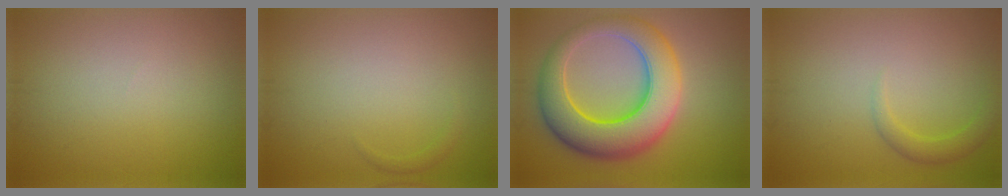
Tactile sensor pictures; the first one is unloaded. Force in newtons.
{"total": 0.6, "press": 0.6, "slide": 0.1}
{"total": 10.0, "press": 10.0, "slide": 0.2}
{"total": 1.8, "press": 1.8, "slide": 0.2}